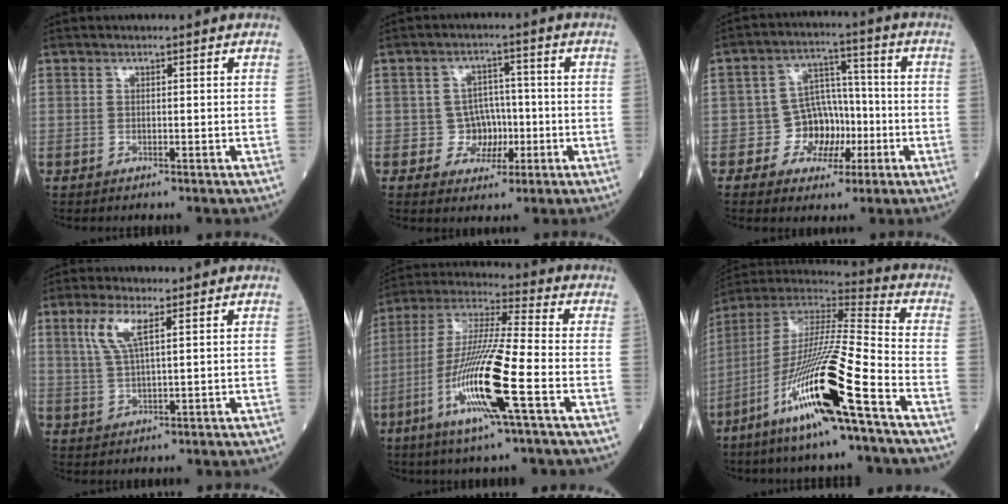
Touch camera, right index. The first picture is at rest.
{"total": 4.8, "force": [-0.9, 4.6, 1.3], "torque": [-0.008, 0.012, -0.010]}
{"total": 7.5, "force": [-2.2, 6.2, 3.6], "torque": [-0.055, 0.023, -0.030]}
{"total": 5.2, "force": [2.4, 0.9, 4.6], "torque": [-0.105, 0.006, 0.052]}
{"total": 15.7, "force": [-5.6, 0.0, 14.7], "torque": [-0.303, -0.016, -0.109]}
{"total": 20.0, "force": [-9.7, 0.1, 17.5], "torque": [-0.369, -0.046, -0.188]}